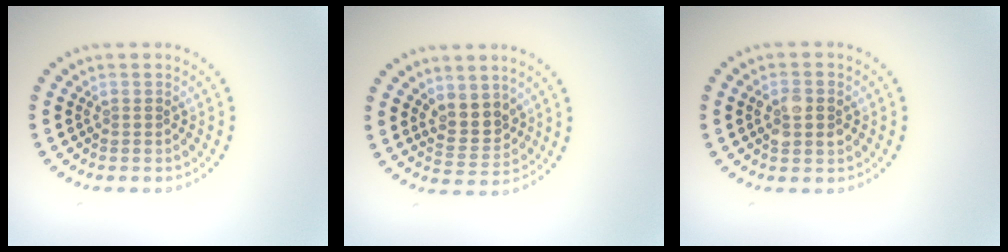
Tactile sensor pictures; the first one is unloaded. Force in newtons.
{"total": 2.9, "press": 2.6, "slide": 1.3}
{"total": 2.7, "press": 2.7, "slide": 0.1}